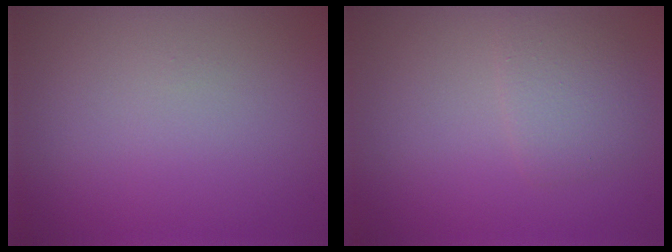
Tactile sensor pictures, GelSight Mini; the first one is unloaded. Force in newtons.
{"total": 2.2, "press": 2.2, "slide": 0.1}